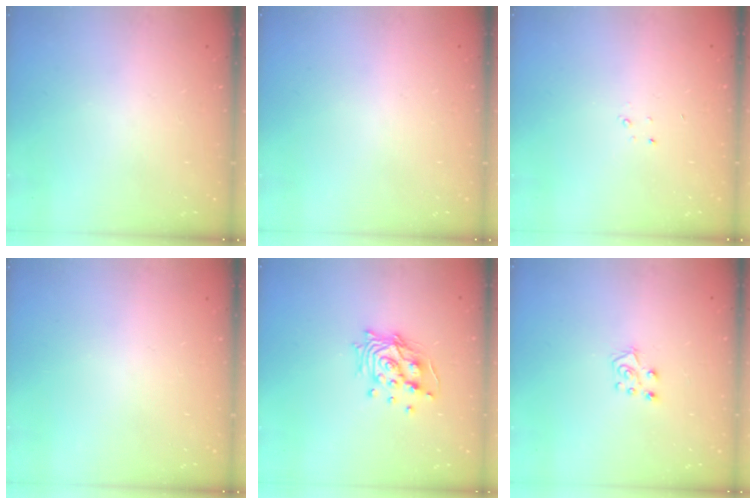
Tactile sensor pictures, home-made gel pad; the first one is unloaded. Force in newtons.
{"total": 0.0}
{"total": 1.5, "press": 1.5, "slide": 0.2}
{"total": 0.0}
{"total": 12.8, "press": 12.8, "slide": 1.3}
{"total": 6.8, "press": 6.8, "slide": 0.4}